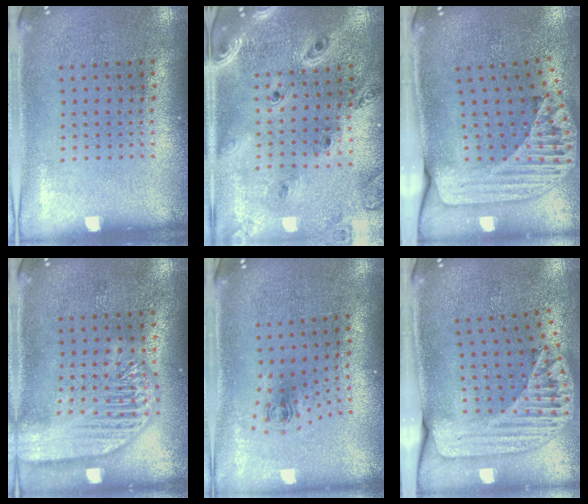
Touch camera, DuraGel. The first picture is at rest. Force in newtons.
{"total": 1.8, "press": 1.7, "slide": 0.4}
{"total": 2.4, "press": 1.7, "slide": 1.7}
{"total": 3.3, "press": 3.3, "slide": 0.3}
{"total": 0.9, "press": 0.4, "slide": 0.8}
{"total": 1.8, "press": 1.5, "slide": 1.0}